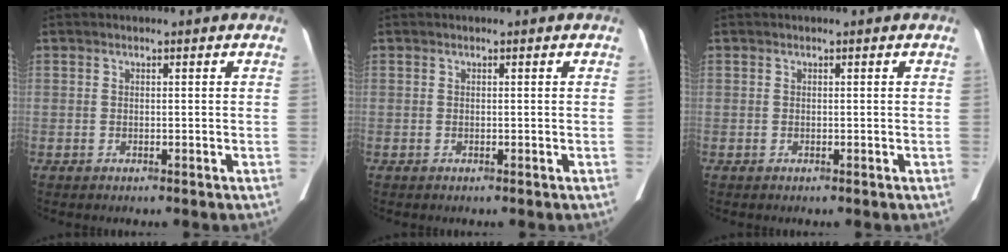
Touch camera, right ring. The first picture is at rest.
{"total": 0.0}
{"total": 0.0}